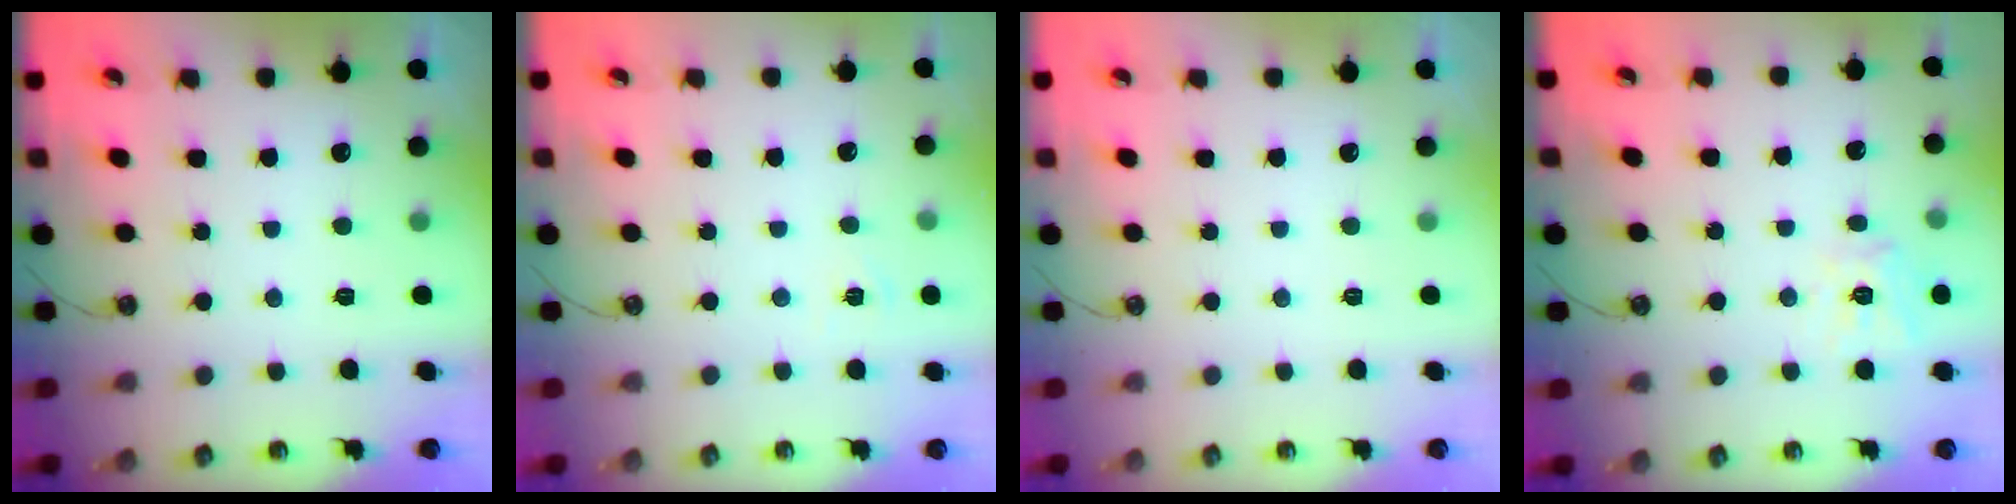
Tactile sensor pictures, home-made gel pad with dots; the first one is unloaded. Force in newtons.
{"total": 4.3, "press": 4.3, "slide": 0.4}
{"total": 0.0}
{"total": 11.3, "press": 11.3, "slide": 1.1}